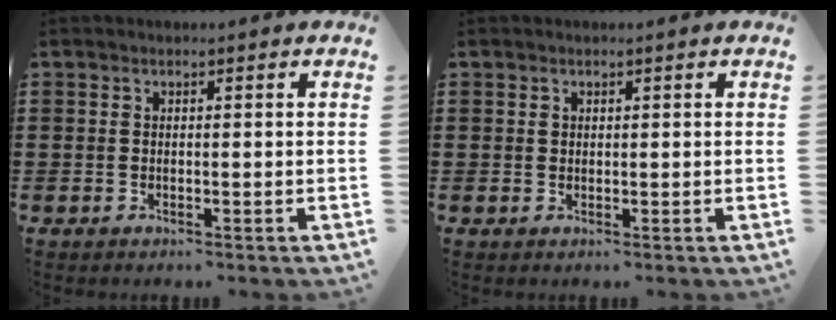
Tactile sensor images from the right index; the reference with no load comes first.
{"total": 0.8, "force": [0.5, 0.6, 0.2], "torque": [-0.004, 0.005, 0.009]}